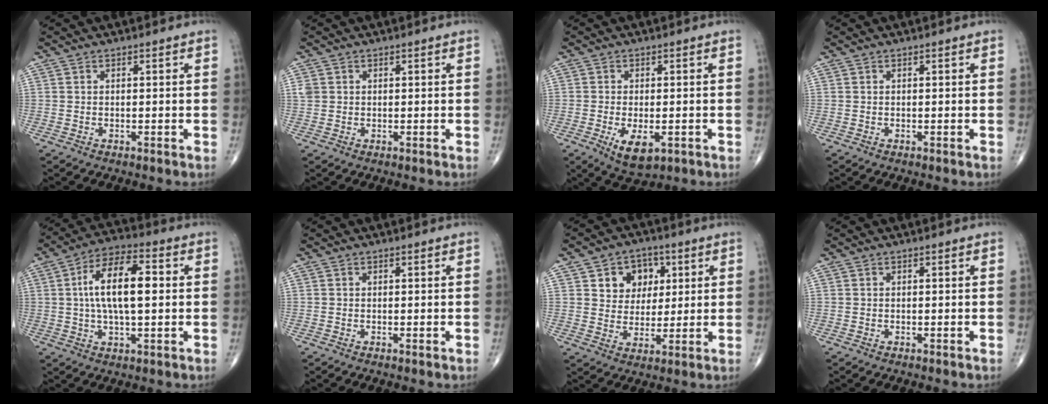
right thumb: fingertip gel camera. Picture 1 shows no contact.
{"total": 1.6, "force": [0.4, 1.4, 0.7], "torque": [-0.012, 0.007, 0.010]}
{"total": 6.3, "force": [-2.2, 2.9, 5.1], "torque": [-0.086, -0.011, -0.027]}
{"total": 0.0}
{"total": 13.4, "force": [1.4, 5.7, 12.1], "torque": [-0.214, 0.017, 0.019]}
{"total": 0.0}
{"total": 9.1, "force": [3.3, 7.4, 4.1], "torque": [-0.018, -0.008, 0.053]}
{"total": 0.0}